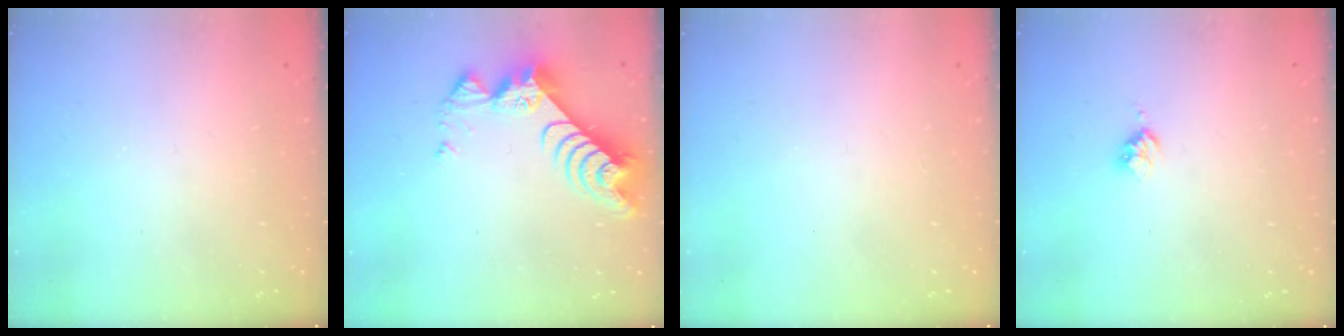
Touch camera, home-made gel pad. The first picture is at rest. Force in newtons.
{"total": 10.7, "press": 10.7, "slide": 0.9}
{"total": 0.0}
{"total": 2.5, "press": 2.5, "slide": 0.3}